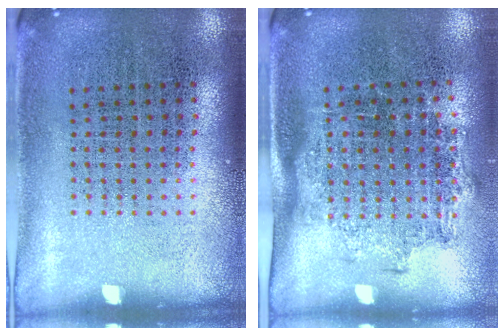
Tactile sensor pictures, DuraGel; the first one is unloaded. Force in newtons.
{"total": 1.3, "press": 1.0, "slide": 0.8}